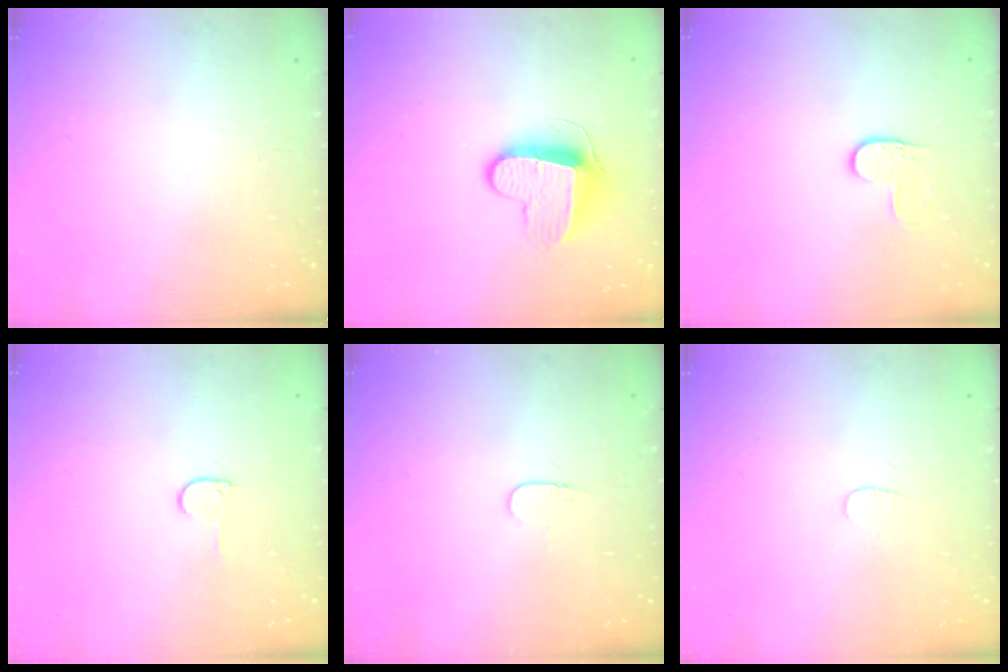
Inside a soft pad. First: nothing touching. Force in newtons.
{"total": 9.9, "press": 9.9, "slide": 0.1}
{"total": 3.4, "press": 3.4, "slide": 0.3}
{"total": 3.8, "press": 3.8, "slide": 0.4}
{"total": 3.6, "press": 3.6, "slide": 0.4}
{"total": 3.0, "press": 3.0, "slide": 0.2}